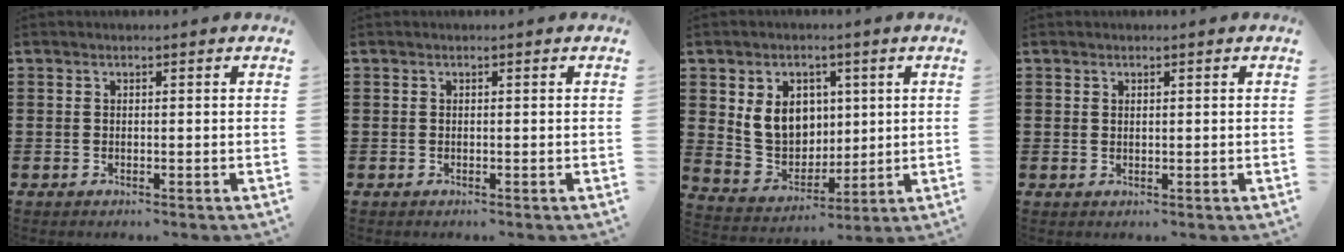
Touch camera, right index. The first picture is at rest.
{"total": 0.0}
{"total": 7.9, "force": [2.0, 6.5, 3.9], "torque": [-0.092, 0.012, 0.037]}
{"total": 0.5, "force": [0.5, 0.0, 0.2], "torque": [-0.003, 0.001, 0.010]}